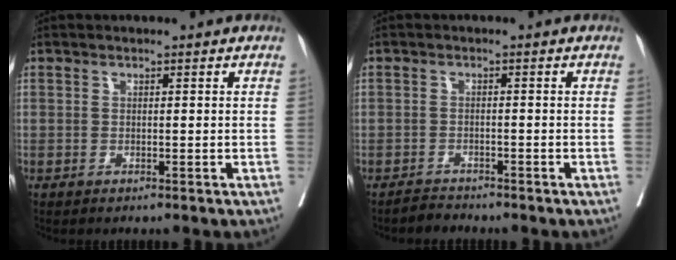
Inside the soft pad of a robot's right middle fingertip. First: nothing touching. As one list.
[{"total": 1.8, "force": [-1.6, 0.7, -0.6], "torque": [0.008, 0.000, -0.029]}]